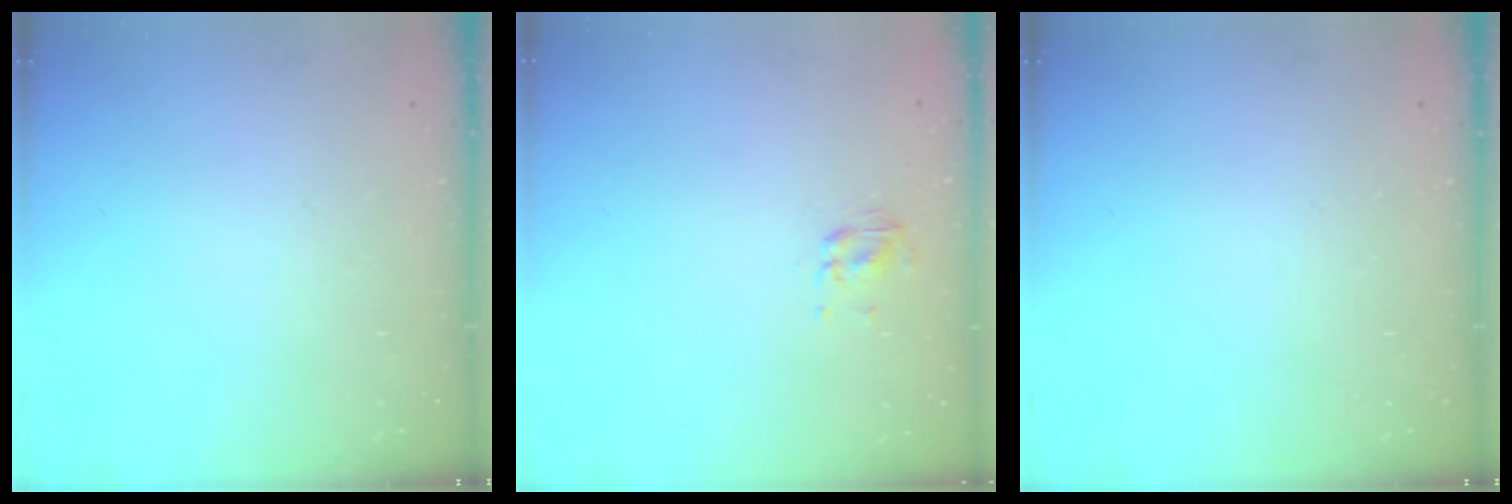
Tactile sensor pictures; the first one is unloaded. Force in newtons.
{"total": 2.8, "press": 2.6, "slide": 1.0}
{"total": 0.0}